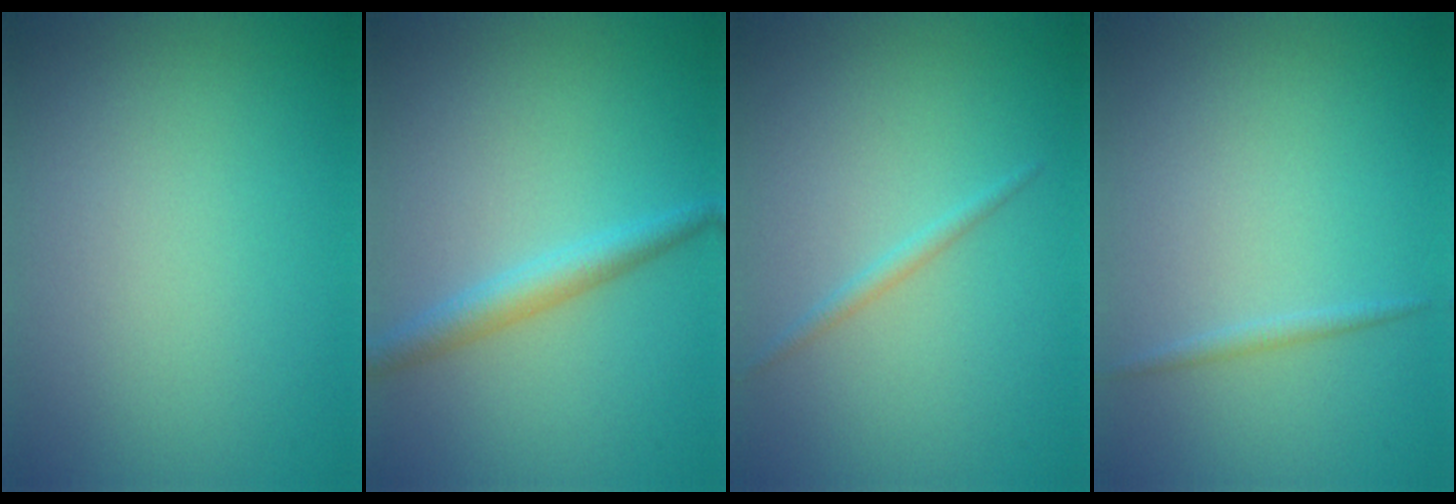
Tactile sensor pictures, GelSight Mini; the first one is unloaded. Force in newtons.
{"total": 2.5, "press": 2.5, "slide": 0.1}
{"total": 1.0, "press": 1.0, "slide": 0.0}
{"total": 0.8, "press": 0.8, "slide": 0.0}